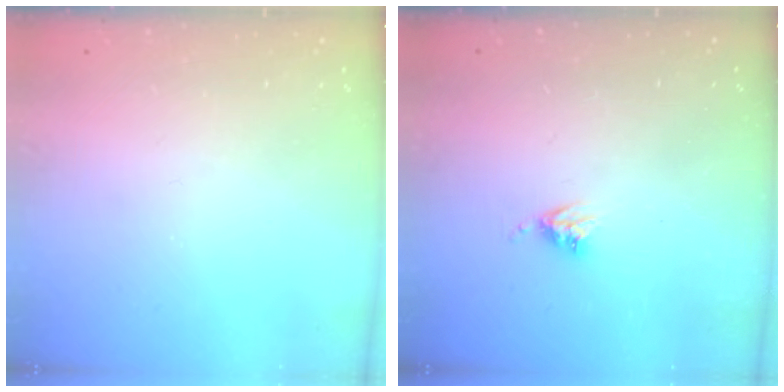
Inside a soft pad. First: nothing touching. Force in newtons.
{"total": 5.2, "press": 5.2, "slide": 0.6}